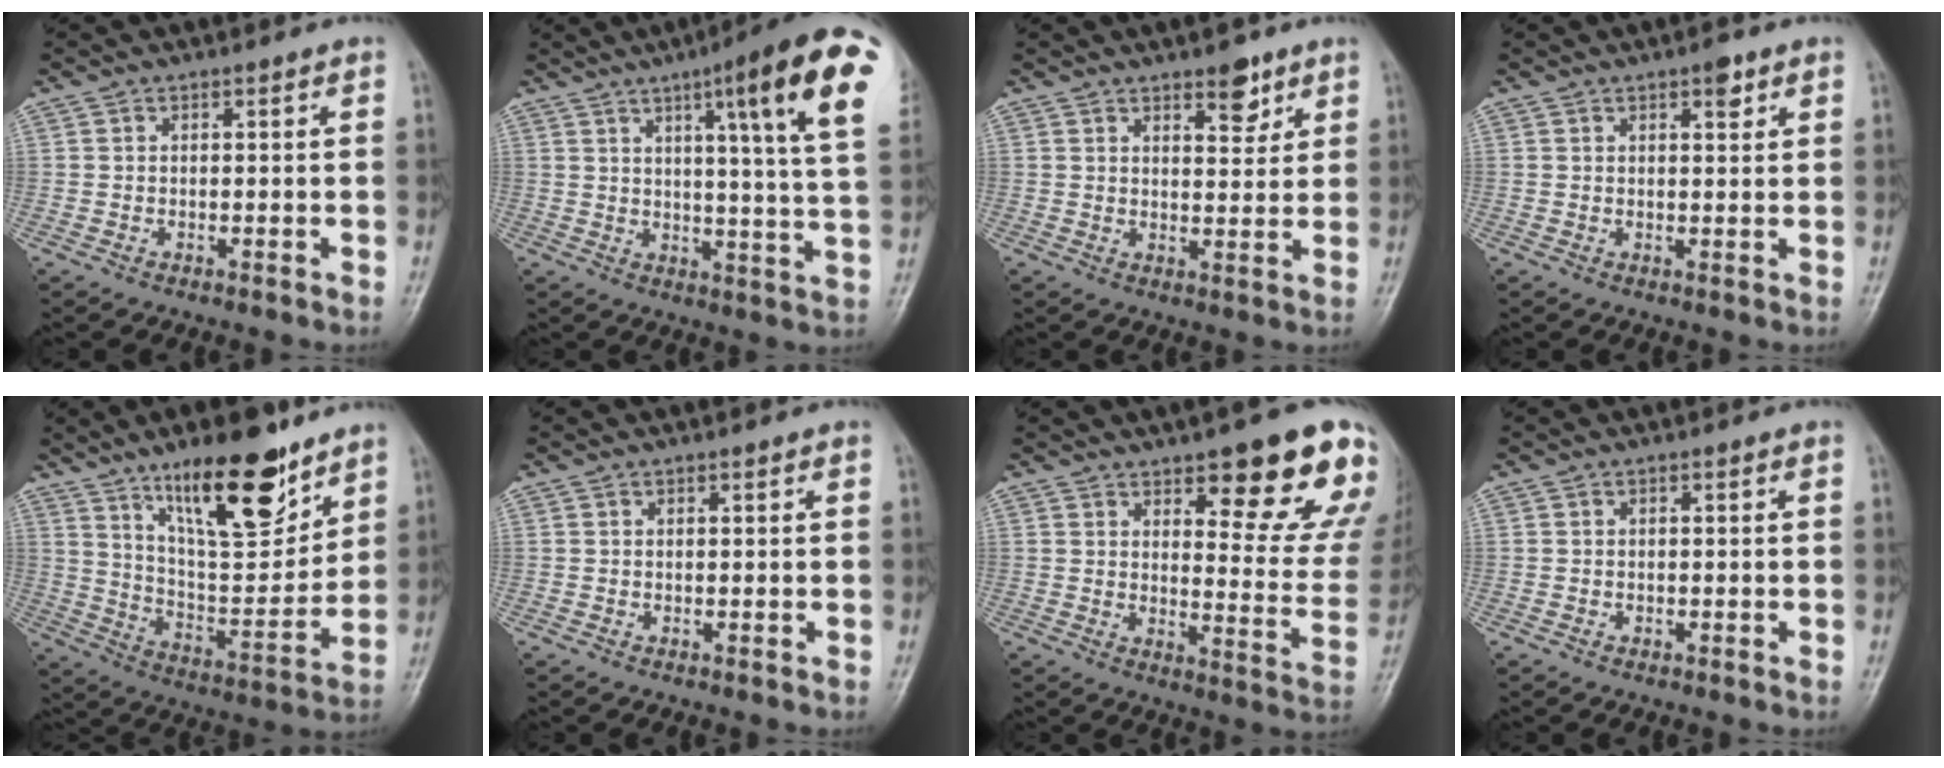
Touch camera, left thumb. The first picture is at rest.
{"total": 19.7, "force": [8.6, 2.1, 17.7], "torque": [-0.224, -0.021, 0.107]}
{"total": 5.1, "force": [3.3, 2.3, 3.1], "torque": [-0.021, -0.020, 0.046]}
{"total": 2.6, "force": [1.6, 1.0, 1.9], "torque": [-0.019, -0.006, 0.020]}
{"total": 19.1, "force": [12.4, 6.3, 13.0], "torque": [-0.164, -0.078, 0.215]}
{"total": 0.0}
{"total": 18.3, "force": [10.7, 5.6, 13.7], "torque": [-0.126, -0.063, 0.143]}
{"total": 0.0}